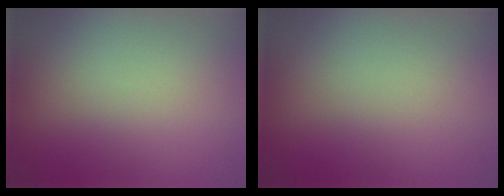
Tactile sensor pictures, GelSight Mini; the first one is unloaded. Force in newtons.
{"total": 0.0}